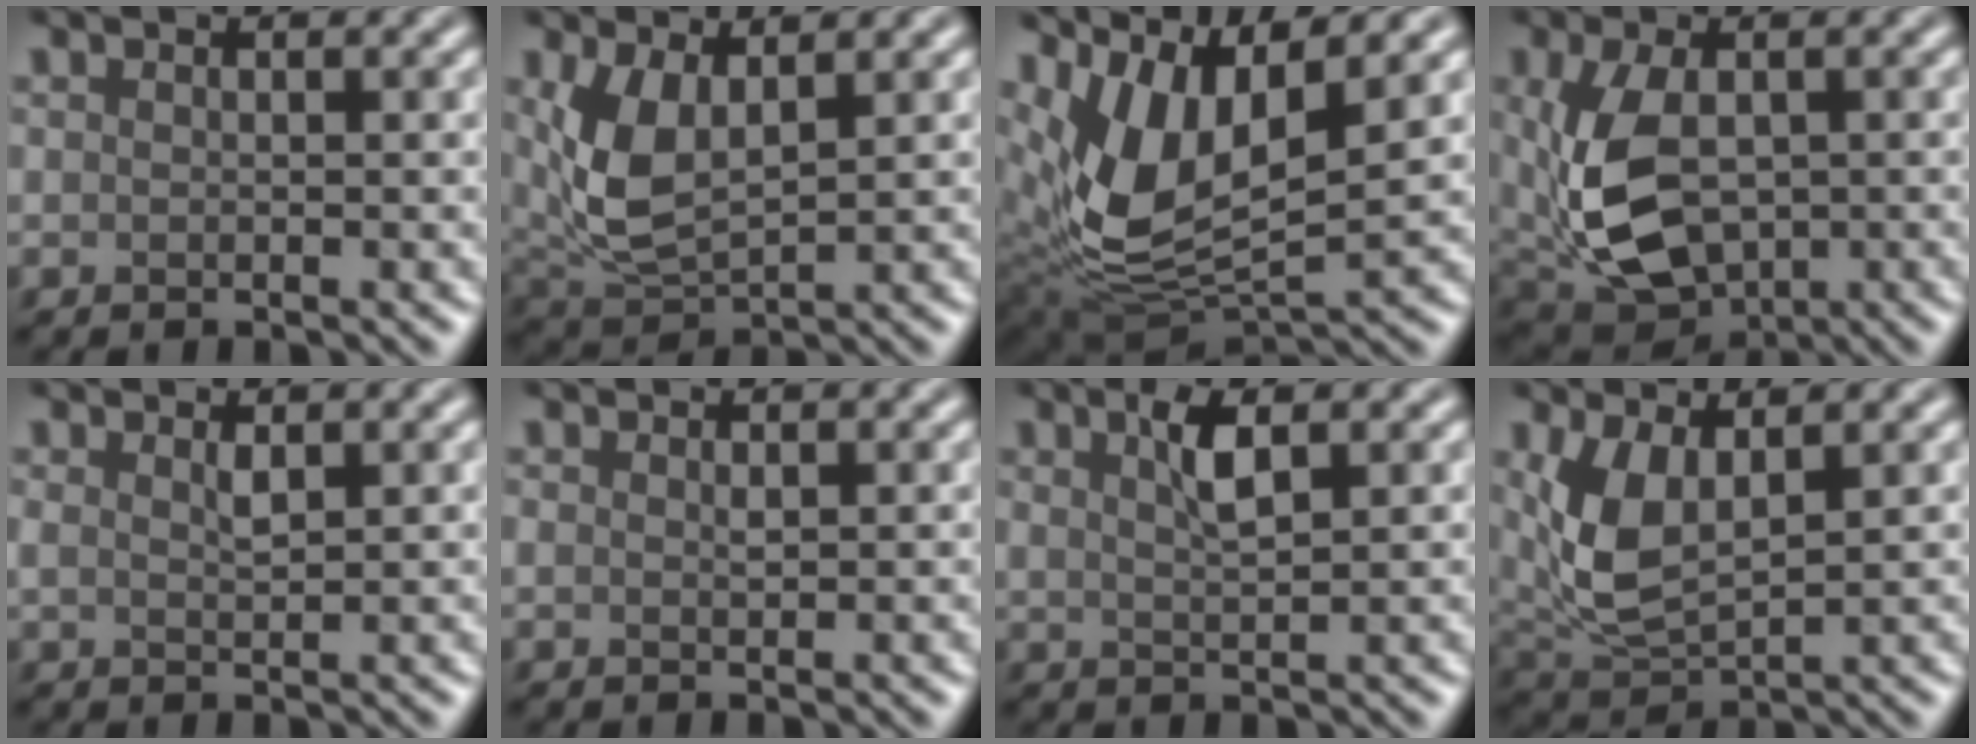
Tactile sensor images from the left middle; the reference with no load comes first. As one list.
[{"total": 5.1, "force": [1.5, 2.5, 4.2], "torque": [-0.104, -0.005, 0.036]}, {"total": 8.6, "force": [3.2, 3.9, 7.0], "torque": [-0.155, -0.007, 0.061]}, {"total": 8.8, "force": [-0.2, 5.3, 7.1], "torque": [-0.164, -0.016, 0.008]}, {"total": 1.2, "force": [0.7, 0.3, 0.9], "torque": [-0.022, -0.001, 0.014]}, {"total": 0.6, "force": [0.3, 0.2, 0.5], "torque": [-0.012, 0.001, 0.005]}, {"total": 2.6, "force": [1.3, 0.6, 2.2], "torque": [-0.041, 0.003, 0.023]}, {"total": 5.2, "force": [1.5, 2.5, 4.3], "torque": [-0.106, -0.006, 0.037]}]